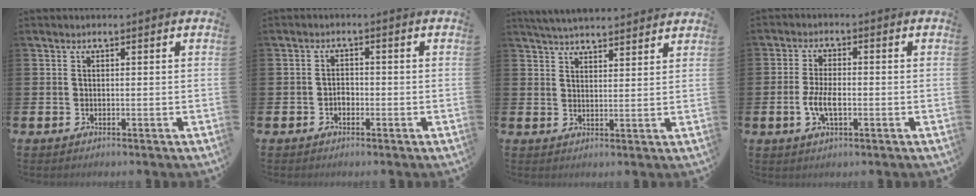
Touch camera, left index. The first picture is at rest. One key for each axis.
{"total": 1.5, "fx": -0.7, "fy": 1.1, "fz": 0.8, "tx": -0.012, "ty": 0.001, "tz": -0.016}
{"total": 4.4, "fx": 4.3, "fy": 0.2, "fz": 0.6, "tx": -0.019, "ty": -0.022, "tz": 0.079}
{"total": 4.2, "fx": -0.8, "fy": 1.9, "fz": 3.7, "tx": -0.067, "ty": 0.001, "tz": -0.017}